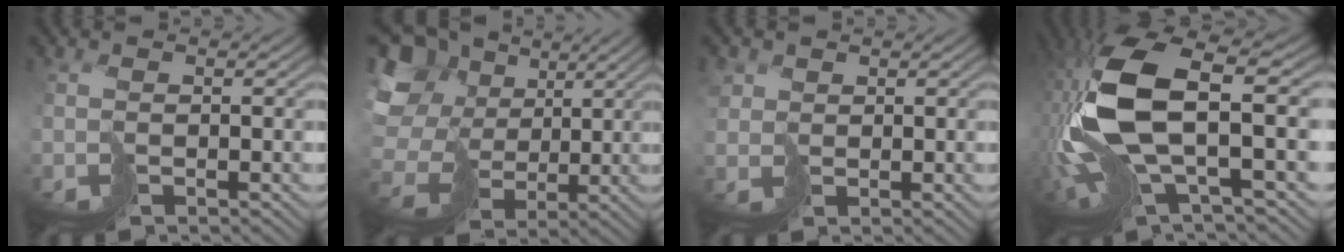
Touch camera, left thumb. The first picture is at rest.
{"total": 18.1, "force": [4.4, 14.6, 9.8], "torque": [-0.311, 0.020, 0.100]}
{"total": 2.8, "force": [1.2, 2.5, 0.7], "torque": [-0.035, 0.003, 0.023]}
{"total": 15.5, "force": [0.2, 6.2, 14.2], "torque": [-0.364, -0.022, 0.019]}